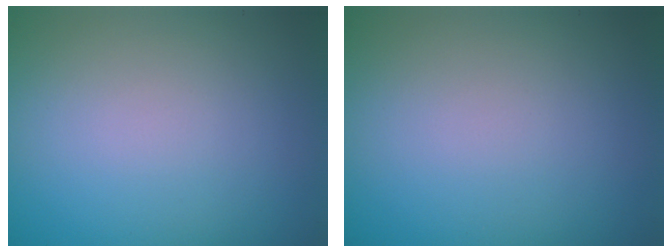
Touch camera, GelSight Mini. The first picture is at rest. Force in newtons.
{"total": 0.0}